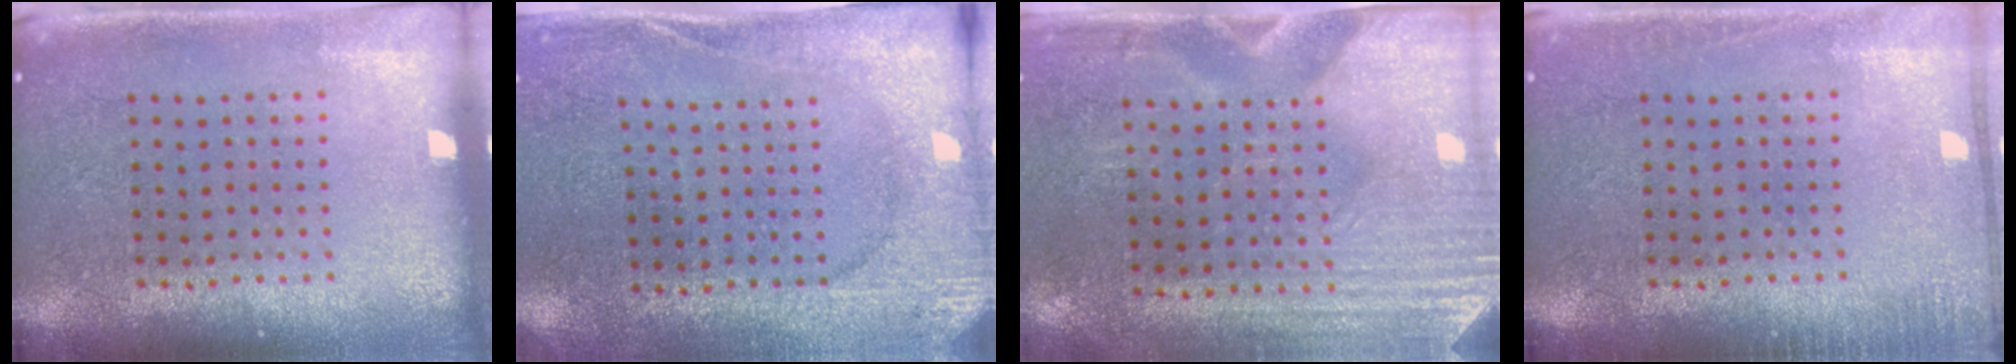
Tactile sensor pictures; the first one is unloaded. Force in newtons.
{"total": 2.6, "press": 2.4, "slide": 0.9}
{"total": 3.0, "press": 2.6, "slide": 1.5}
{"total": 1.3, "press": 1.3, "slide": 0.3}